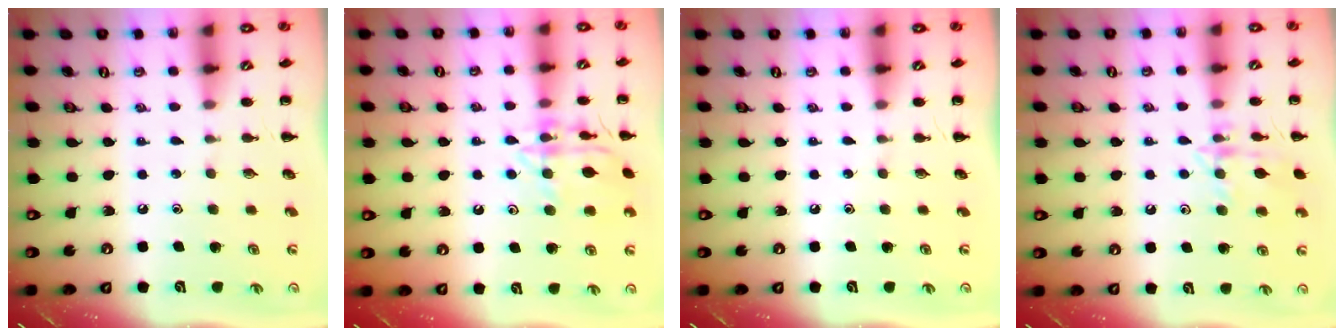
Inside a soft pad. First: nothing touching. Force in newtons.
{"total": 14.8, "press": 14.8, "slide": 0.5}
{"total": 0.0}
{"total": 12.2, "press": 12.2, "slide": 0.6}